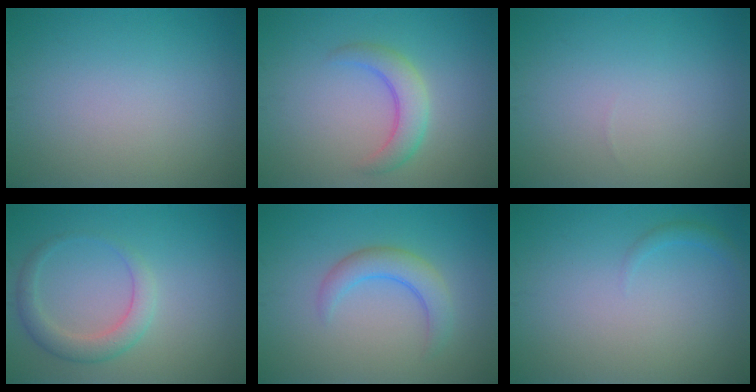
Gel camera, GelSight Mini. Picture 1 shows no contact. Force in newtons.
{"total": 3.1, "press": 3.1, "slide": 0.2}
{"total": 0.0}
{"total": 2.8, "press": 2.8, "slide": 0.3}
{"total": 3.0, "press": 3.0, "slide": 0.3}
{"total": 0.9, "press": 0.9, "slide": 0.1}